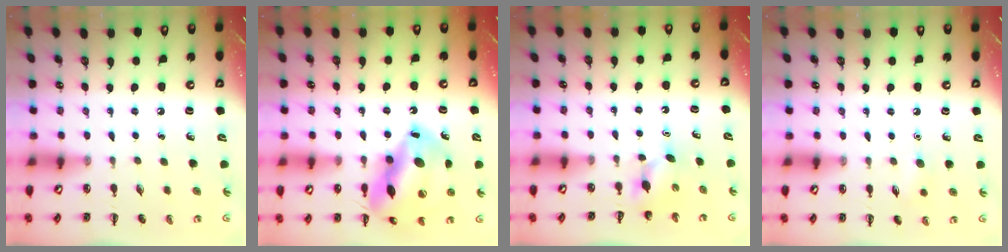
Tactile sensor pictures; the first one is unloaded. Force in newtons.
{"total": 17.6, "press": 17.5, "slide": 2.3}
{"total": 2.9, "press": 2.8, "slide": 0.8}
{"total": 5.9, "press": 5.7, "slide": 1.4}